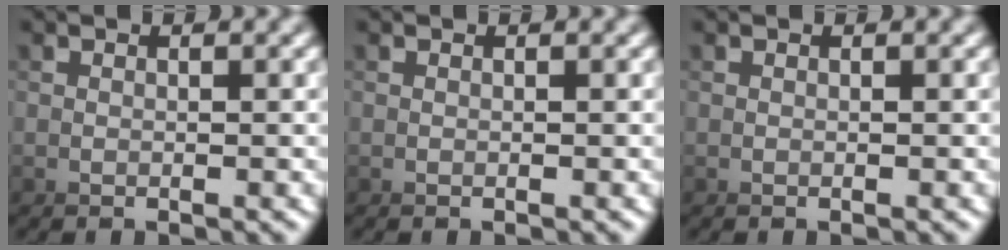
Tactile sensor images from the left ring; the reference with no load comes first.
{"total": 0.0}
{"total": 0.0}